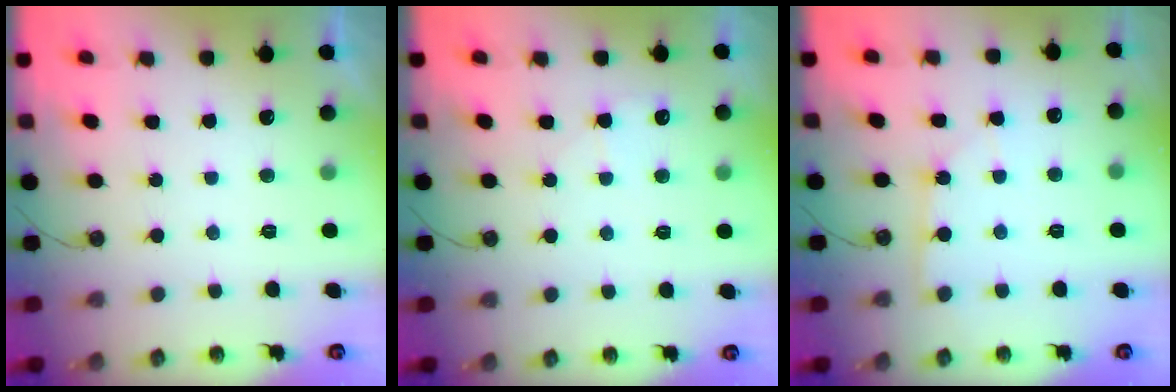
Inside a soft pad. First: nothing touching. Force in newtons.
{"total": 4.5, "press": 4.5, "slide": 0.4}
{"total": 3.9, "press": 3.9, "slide": 0.5}